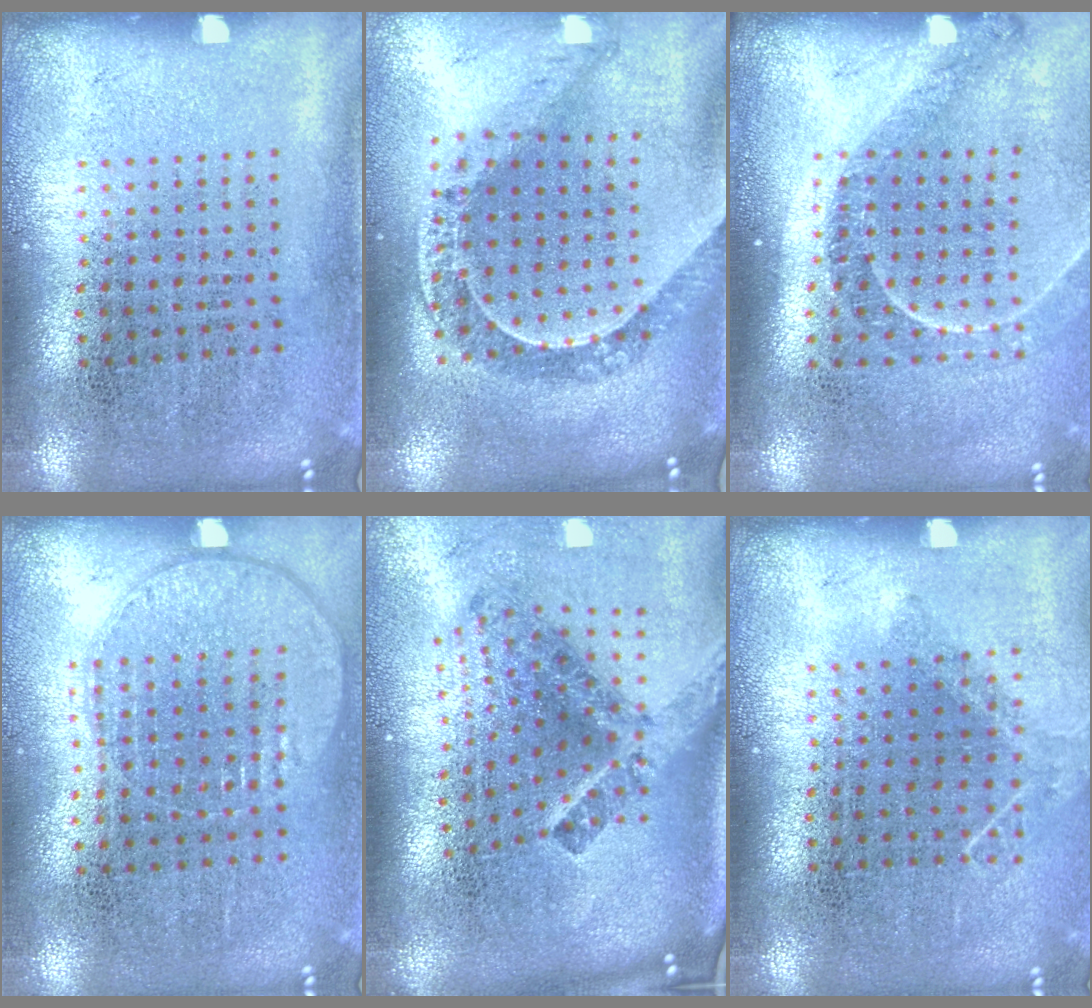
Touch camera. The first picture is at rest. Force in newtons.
{"total": 1.1, "press": 1.1, "slide": 0.2}
{"total": 1.2, "press": 1.2, "slide": 0.1}
{"total": 1.0, "press": 0.9, "slide": 0.4}
{"total": 2.9, "press": 1.8, "slide": 2.3}
{"total": 0.8, "press": 0.8, "slide": 0.2}